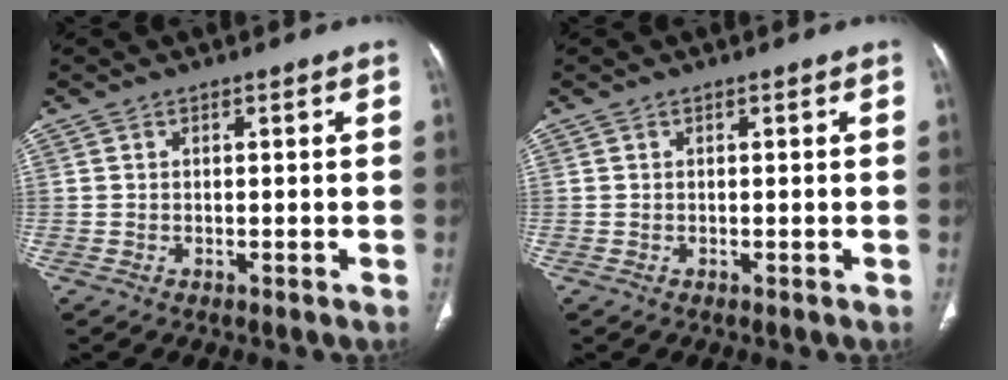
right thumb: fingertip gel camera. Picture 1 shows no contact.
{"total": 0.0}